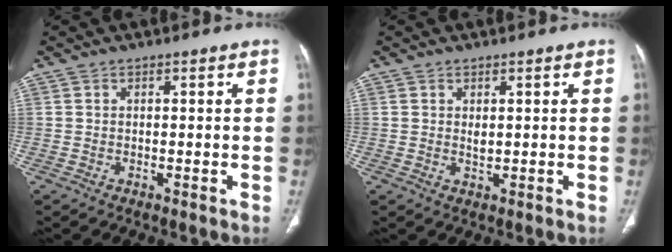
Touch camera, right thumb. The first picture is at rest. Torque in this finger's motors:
{"motor_torque": [0.32, 0.10, 0.28, 0.05, -0.01]}